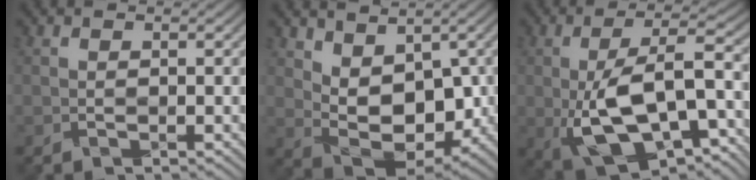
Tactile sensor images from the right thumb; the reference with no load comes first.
{"total": 8.0, "force": [2.2, 4.7, 6.0], "torque": [-0.114, -0.006, 0.037]}
{"total": 13.6, "force": [-3.9, 5.8, 11.7], "torque": [-0.210, 0.004, -0.069]}